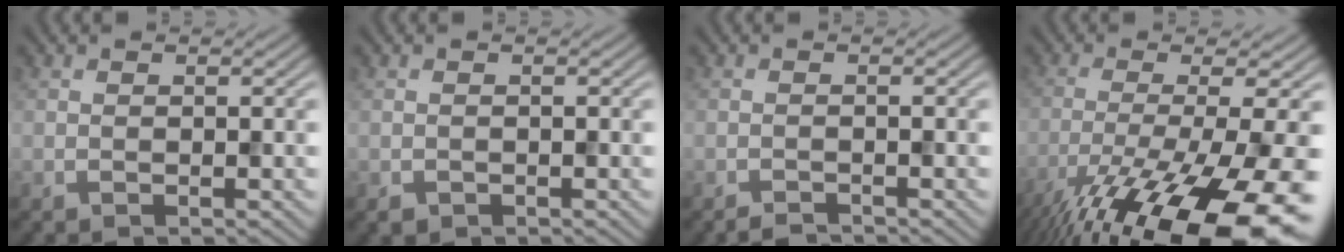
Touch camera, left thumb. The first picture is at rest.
{"total": 0.8, "force": [-0.5, 0.6, 0.2], "torque": [-0.001, -0.006, -0.009]}
{"total": 1.1, "force": [-1.1, 0.1, 0.3], "torque": [-0.003, -0.001, -0.022]}
{"total": 17.6, "force": [-10.4, 4.0, 13.7], "torque": [-0.227, -0.025, -0.167]}